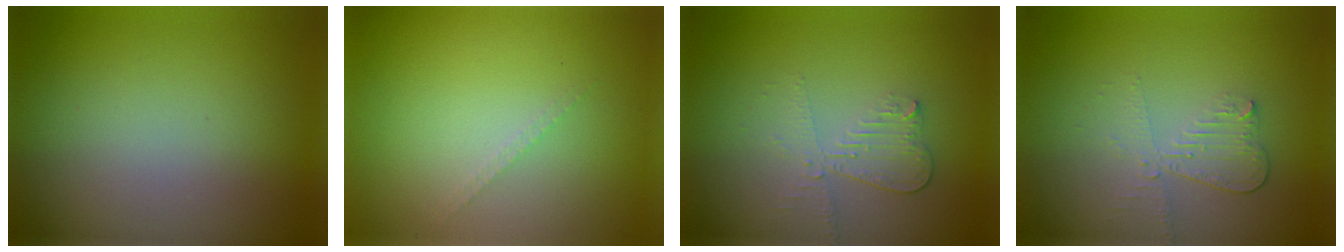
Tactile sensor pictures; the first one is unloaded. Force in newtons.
{"total": 0.8, "press": 0.8, "slide": 0.0}
{"total": 2.5, "press": 2.3, "slide": 0.9}
{"total": 2.5, "press": 2.3, "slide": 0.9}